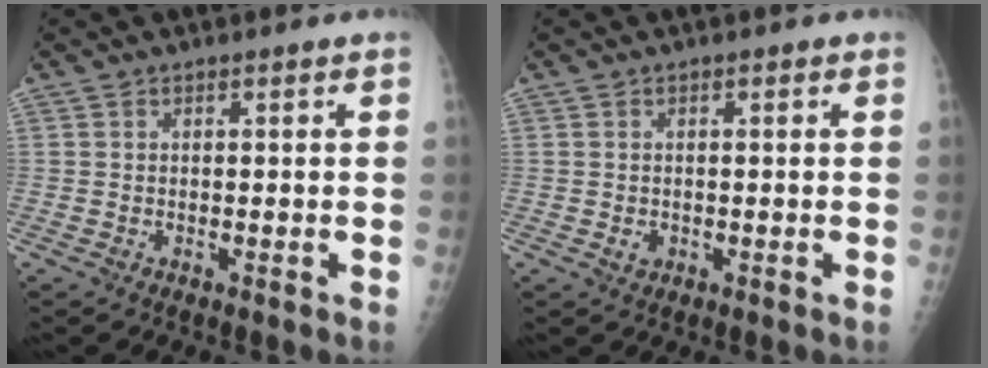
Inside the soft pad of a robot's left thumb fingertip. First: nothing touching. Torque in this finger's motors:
{"motor_torque": [0.06, 0.24, 0.28, -0.06, 0.00]}